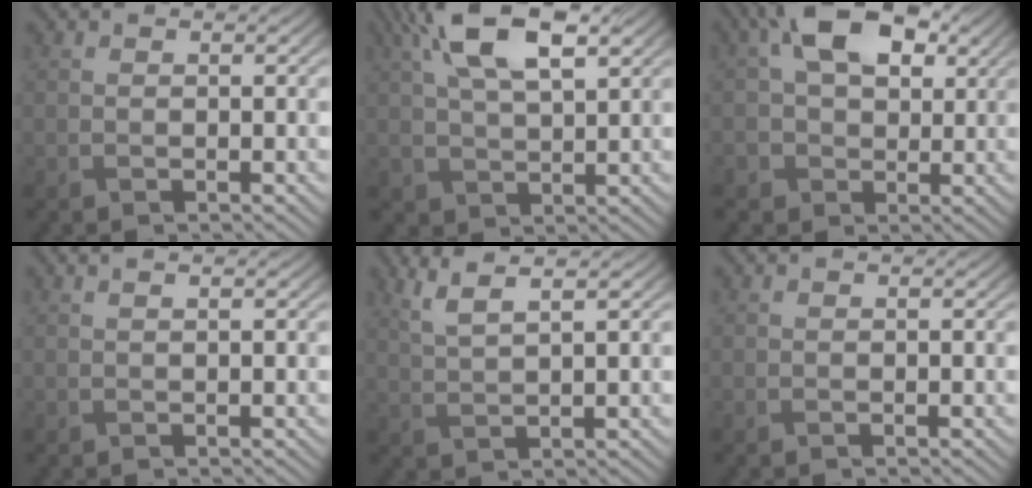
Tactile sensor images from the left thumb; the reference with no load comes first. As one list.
[{"total": 10.6, "force": [4.7, 5.0, 8.1], "torque": [-0.177, 0.014, 0.087]}, {"total": 9.0, "force": [2.6, 6.2, 6.0], "torque": [-0.120, 0.005, 0.048]}, {"total": 0.6, "force": [0.4, 0.0, 0.4], "torque": [-0.012, 0.004, 0.004]}, {"total": 3.9, "force": [2.5, 0.7, 3.0], "torque": [-0.070, 0.012, 0.055]}, {"total": 0.0}]